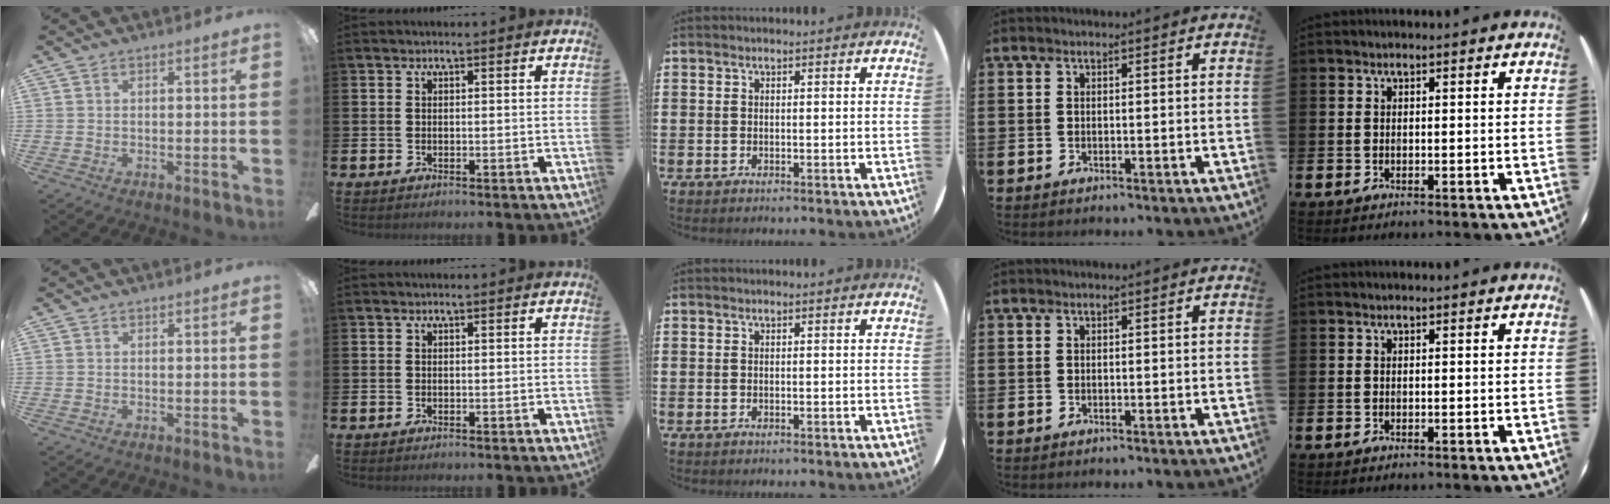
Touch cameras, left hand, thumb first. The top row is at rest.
{}